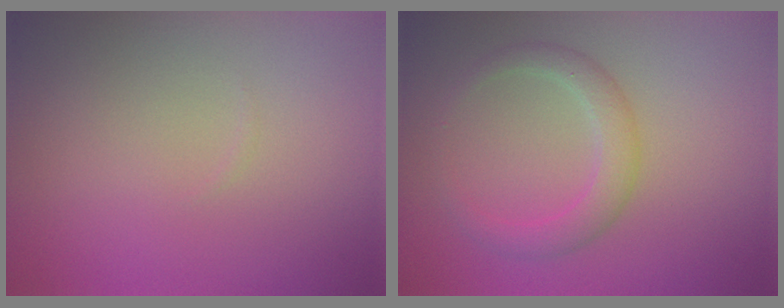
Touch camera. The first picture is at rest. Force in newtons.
{"total": 2.6, "press": 2.6, "slide": 0.1}